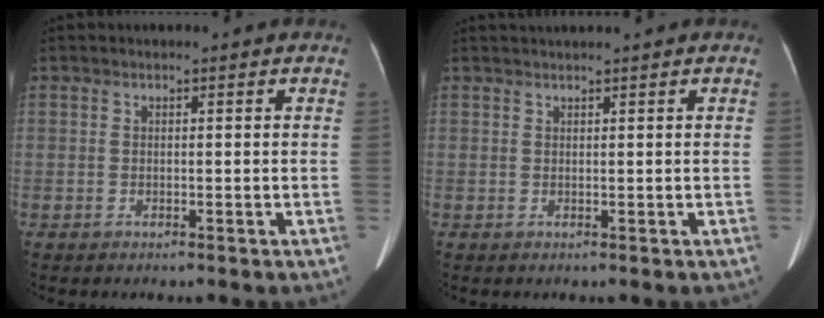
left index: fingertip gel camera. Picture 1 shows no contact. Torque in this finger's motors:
{"motor_torque": [0.28, -1.39, 0.00, -0.02]}